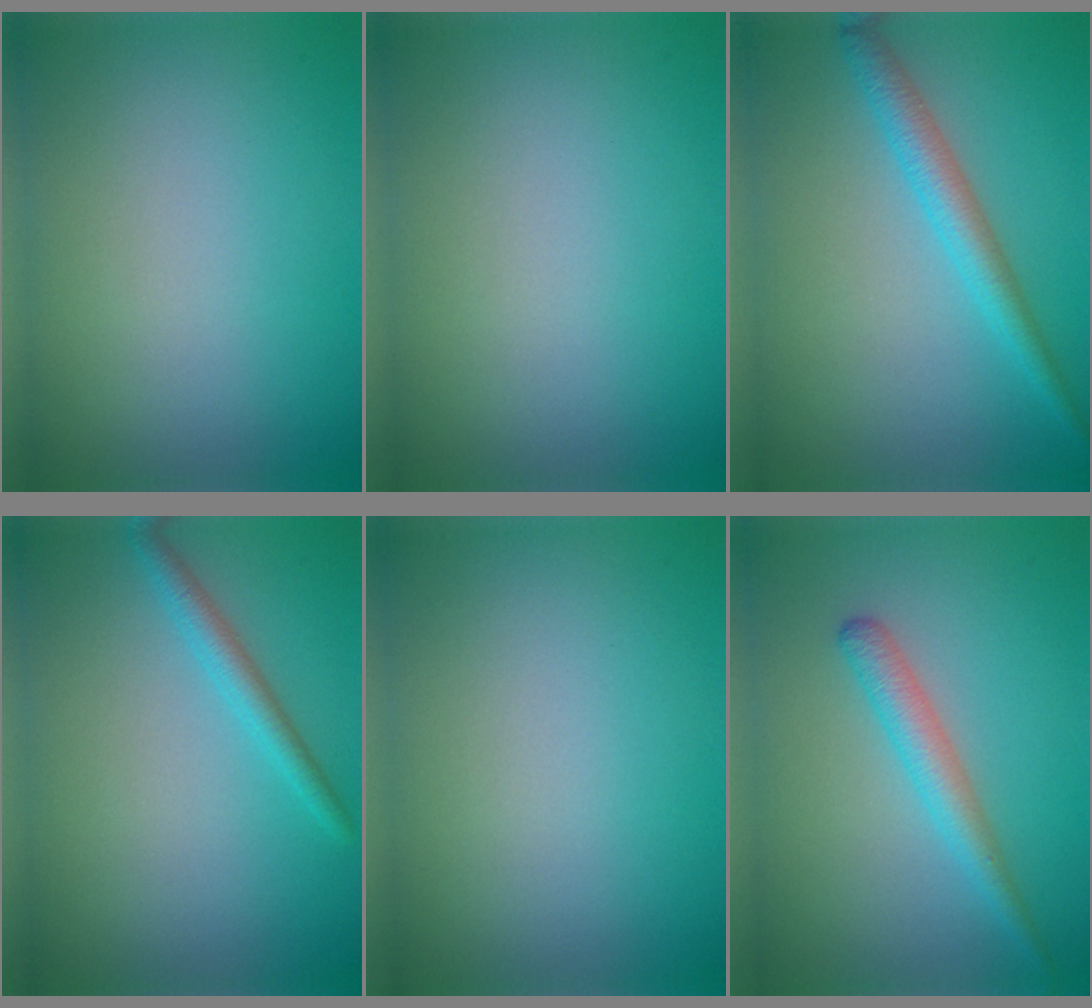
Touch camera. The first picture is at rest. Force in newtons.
{"total": 0.0}
{"total": 3.0, "press": 3.0, "slide": 0.1}
{"total": 2.0, "press": 2.0, "slide": 0.0}
{"total": 0.0}
{"total": 2.7, "press": 2.7, "slide": 0.0}